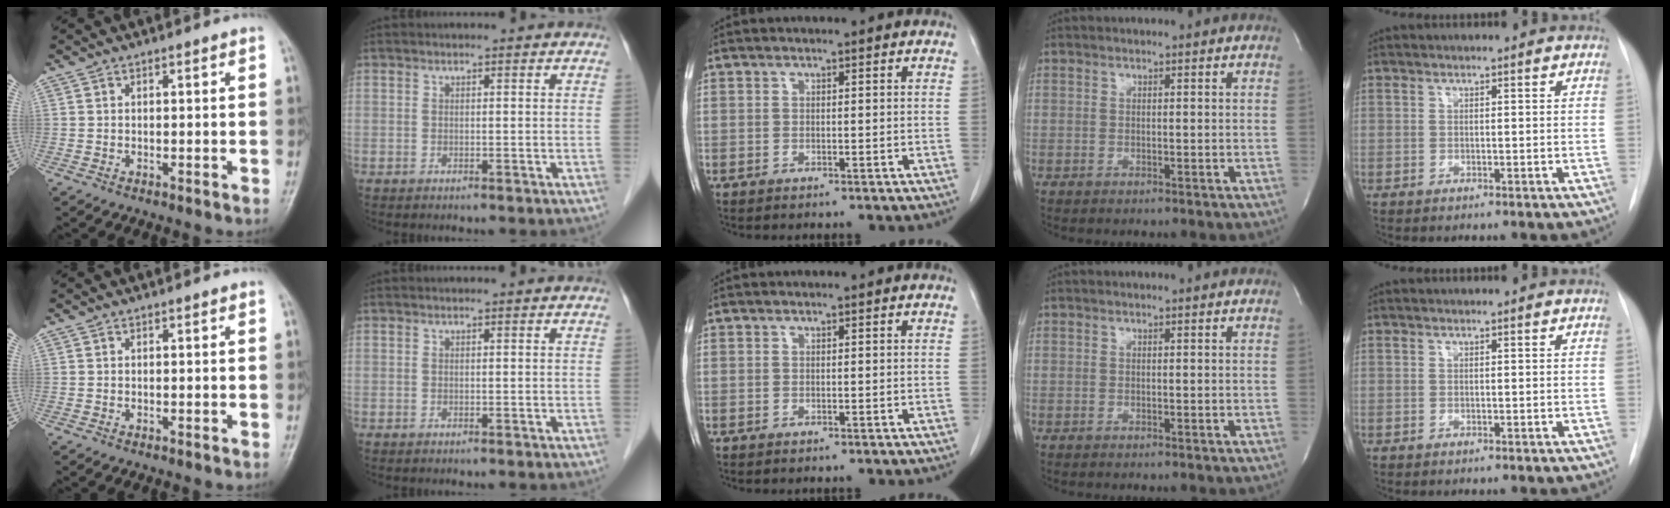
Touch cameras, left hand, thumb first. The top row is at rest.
{}